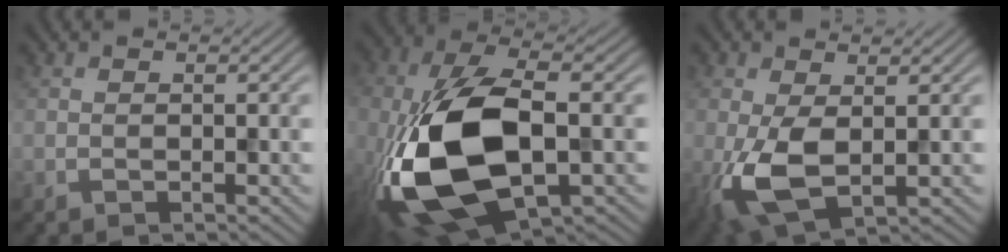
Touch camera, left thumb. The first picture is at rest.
{"total": 17.7, "force": [-3.5, 9.9, 14.3], "torque": [-0.339, -0.024, -0.052]}
{"total": 7.2, "force": [-0.9, 3.8, 6.1], "torque": [-0.146, -0.006, -0.014]}